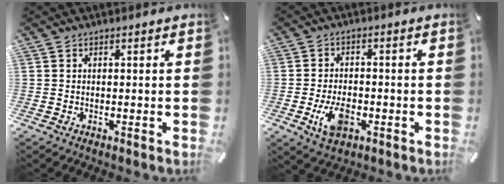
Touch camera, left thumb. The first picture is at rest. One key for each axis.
{"total": 7.6, "fx": -2.7, "fy": 4.6, "fz": 5.5, "tx": -0.111, "ty": 0.004, "tz": -0.049}